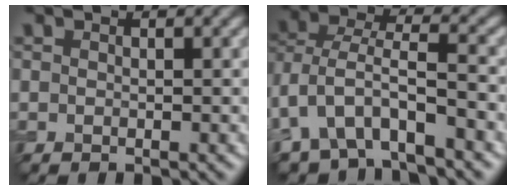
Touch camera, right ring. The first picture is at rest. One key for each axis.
{"total": 6.5, "fx": -3.2, "fy": 3.3, "fz": 4.6, "tx": -0.097, "ty": 0.003, "tz": -0.065}